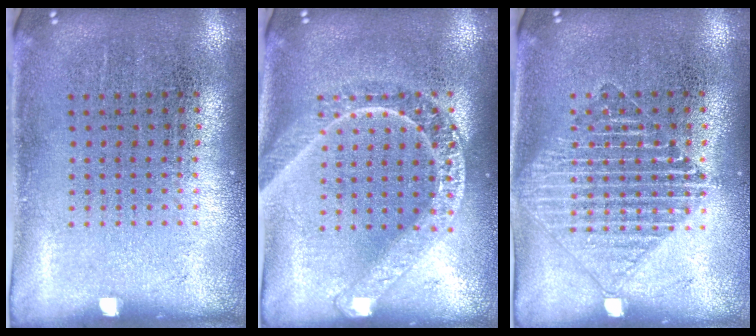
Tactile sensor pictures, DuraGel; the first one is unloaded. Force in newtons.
{"total": 1.7, "press": 1.7, "slide": 0.2}
{"total": 1.4, "press": 1.3, "slide": 0.3}